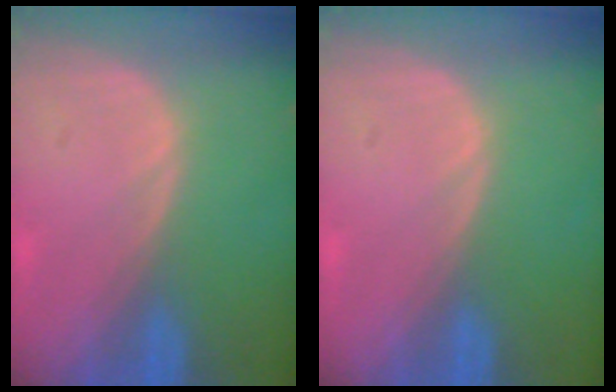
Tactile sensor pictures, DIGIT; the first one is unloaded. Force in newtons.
{"total": 0.0}